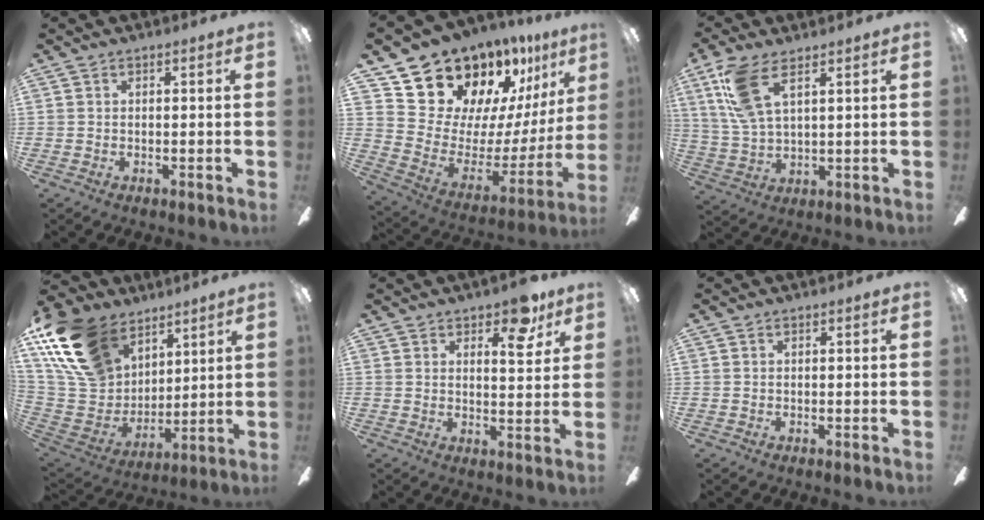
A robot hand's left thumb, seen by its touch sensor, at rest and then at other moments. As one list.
[{"total": 18.1, "force": [15.4, 8.5, 4.2], "torque": [-0.073, -0.139, 0.292]}, {"total": 11.5, "force": [6.5, 4.4, 8.4], "torque": [-0.187, -0.010, 0.120]}, {"total": 21.6, "force": [12.8, 14.0, 10.4], "torque": [-0.258, -0.051, 0.244]}, {"total": 8.1, "force": [5.2, 3.8, 4.9], "torque": [-0.053, -0.019, 0.085]}, {"total": 0.0}]